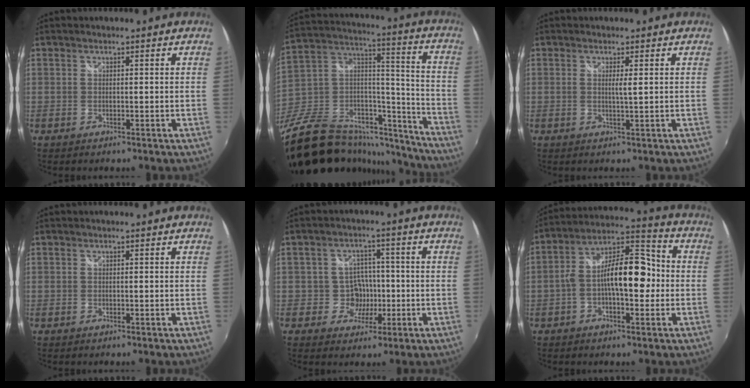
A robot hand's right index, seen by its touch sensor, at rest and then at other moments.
{"total": 33.4, "force": [-25.1, 15.2, 15.8], "torque": [-0.304, 0.045, -0.381]}
{"total": 1.7, "force": [0.5, -0.4, 1.6], "torque": [-0.025, -0.001, 0.010]}
{"total": 0.0}
{"total": 4.8, "force": [-1.2, 4.6, 0.7], "torque": [-0.013, 0.020, -0.011]}
{"total": 12.4, "force": [-1.5, 5.2, 11.2], "torque": [-0.193, 0.032, -0.029]}